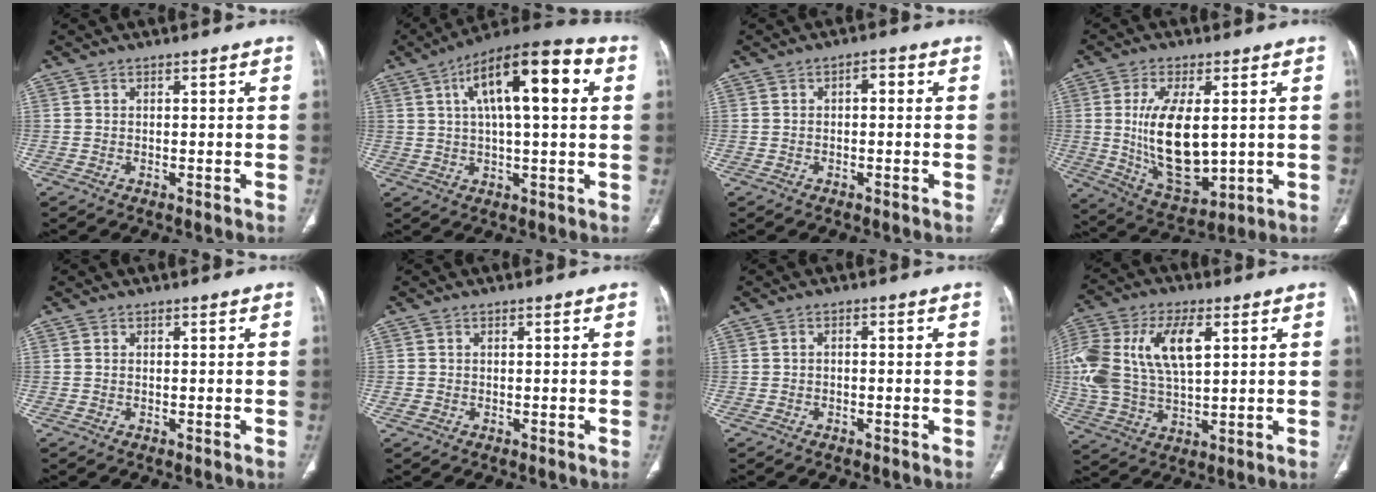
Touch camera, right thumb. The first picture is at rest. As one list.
[{"total": 17.4, "force": [5.1, 5.7, 15.6], "torque": [-0.230, 0.019, 0.070]}, {"total": 1.0, "force": [0.0, 0.6, 0.9], "torque": [-0.006, 0.007, -0.003]}, {"total": 15.6, "force": [1.0, 7.5, 13.7], "torque": [-0.239, -0.023, 0.037]}, {"total": 0.0}, {"total": 0.7, "force": [-0.1, 0.6, 0.3], "torque": [-0.007, 0.000, 0.000]}, {"total": 0.7, "force": [-0.3, 0.4, 0.5], "torque": [-0.006, 0.003, -0.009]}, {"total": 20.9, "force": [5.2, 11.1, 16.9], "torque": [-0.382, 0.008, 0.094]}]